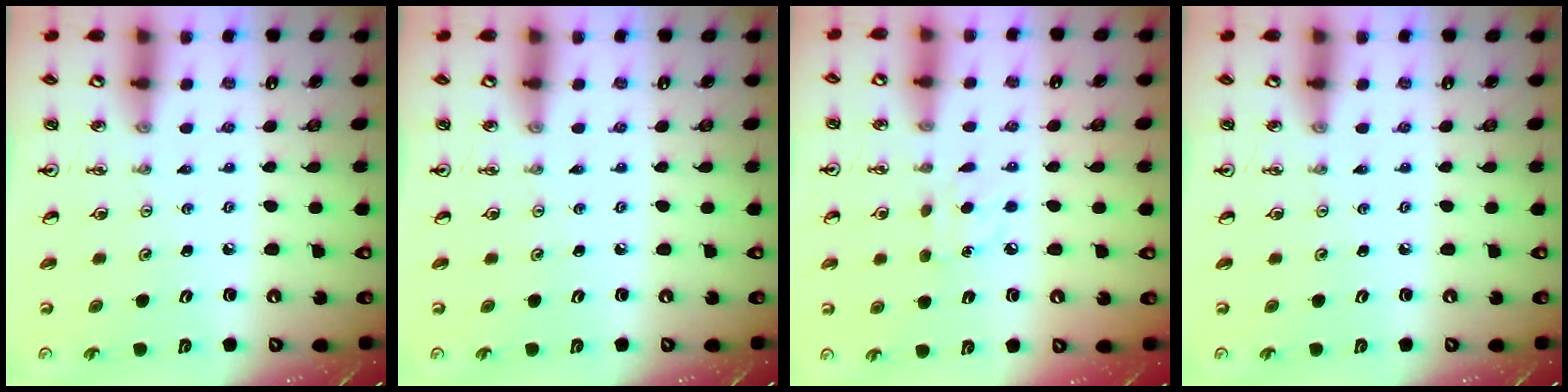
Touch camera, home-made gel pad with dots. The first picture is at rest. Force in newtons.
{"total": 0.0}
{"total": 6.8, "press": 6.8, "slide": 0.6}
{"total": 0.0}